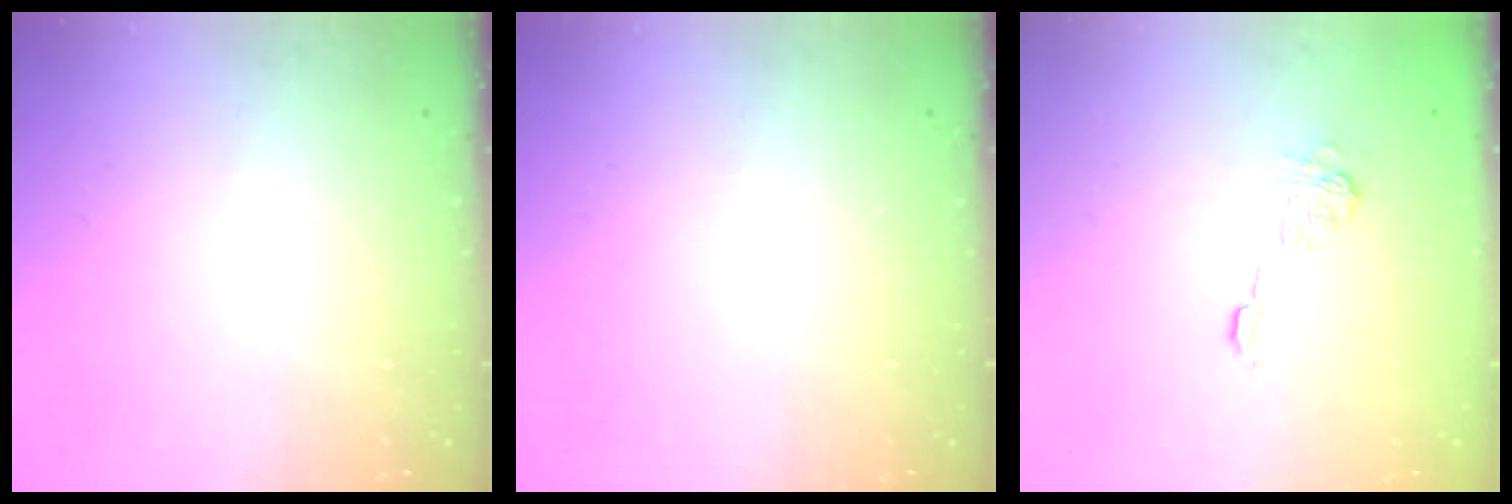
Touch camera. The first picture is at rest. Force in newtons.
{"total": 0.0}
{"total": 6.2, "press": 6.2, "slide": 0.9}